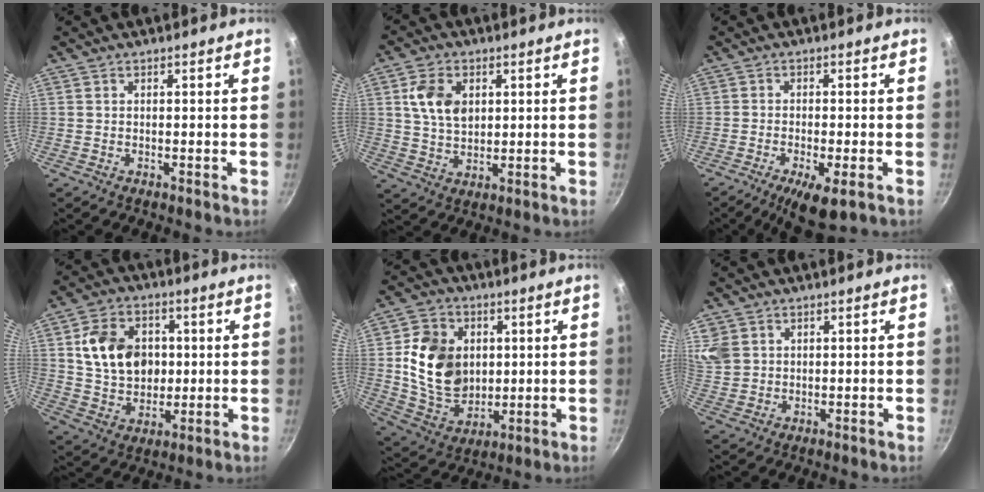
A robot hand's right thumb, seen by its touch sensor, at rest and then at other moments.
{"total": 8.4, "force": [2.3, 5.9, 5.6], "torque": [-0.089, -0.007, 0.043]}
{"total": 7.7, "force": [-3.6, 2.3, 6.4], "torque": [-0.113, 0.005, -0.055]}
{"total": 13.9, "force": [2.2, 10.7, 8.5], "torque": [-0.124, 0.000, 0.041]}
{"total": 16.2, "force": [2.2, 12.7, 9.8], "torque": [-0.147, -0.005, 0.049]}
{"total": 9.0, "force": [3.4, 7.4, 3.8], "torque": [-0.075, 0.002, 0.079]}